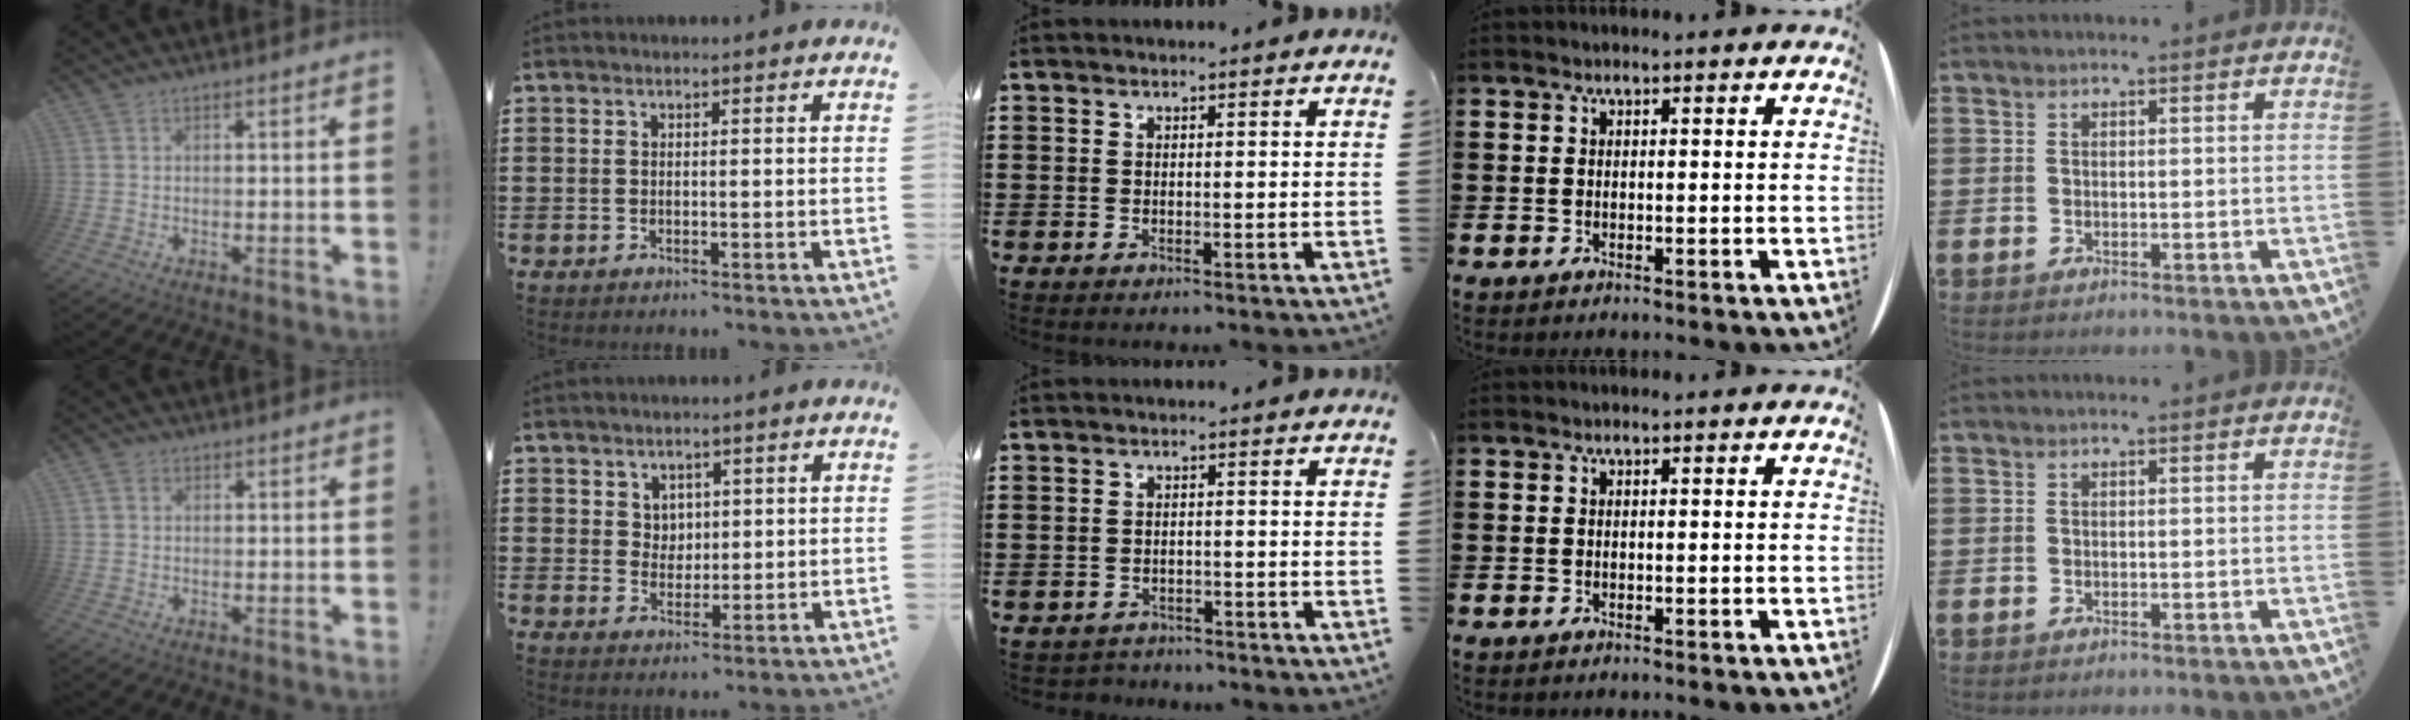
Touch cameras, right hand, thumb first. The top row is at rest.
{"thumb": {"total": 1.5, "force": [0.7, 1.2, 0.7], "torque": [-0.014, 0.005, 0.013]}, "index": {"total": 3.1, "force": [1.9, 2.4, 0.4], "torque": [-0.017, 0.010, 0.035]}, "middle": {"total": 1.7, "force": [-1.7, 0.4, -0.2], "torque": [-0.004, -0.001, -0.038]}}